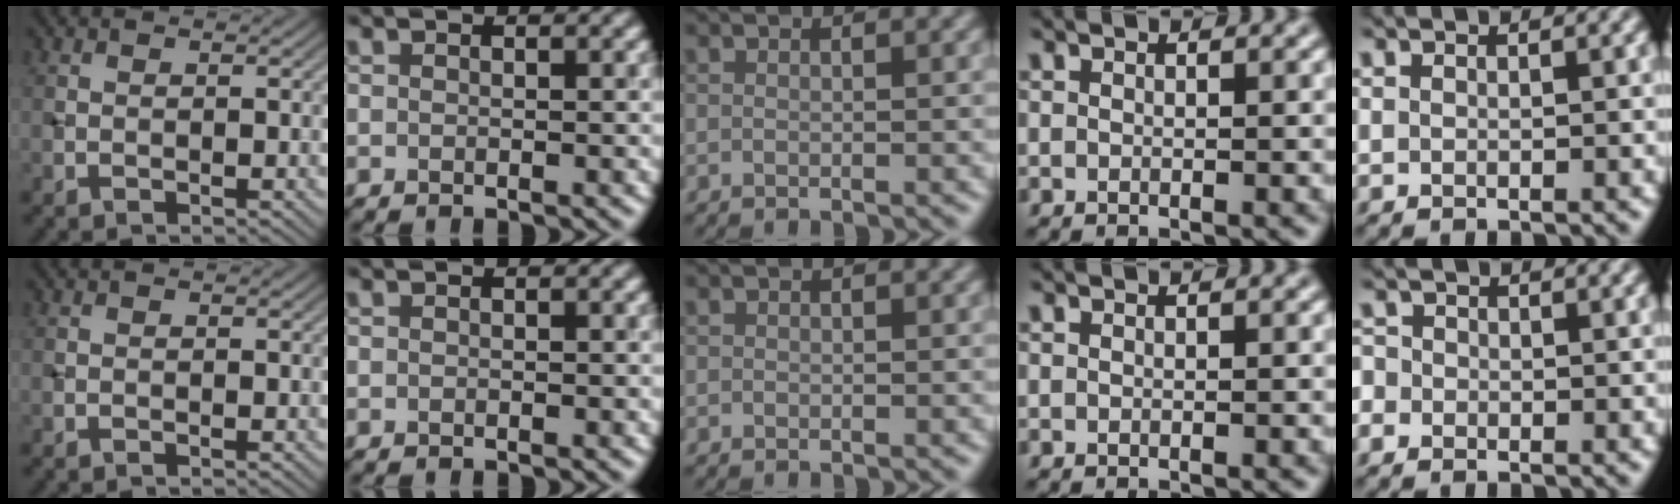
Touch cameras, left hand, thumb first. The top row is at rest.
{"little": {"total": 1.8, "force": [-0.5, 1.7, 0.5], "torque": [-0.006, 0.015, -0.023]}}